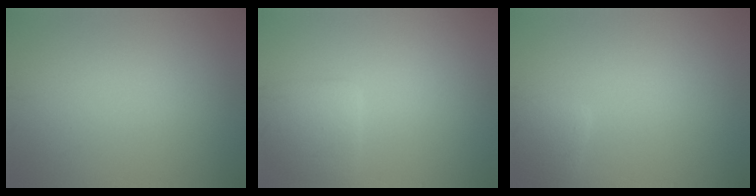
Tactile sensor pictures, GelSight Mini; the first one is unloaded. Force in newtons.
{"total": 2.7, "press": 2.7, "slide": 0.2}
{"total": 1.7, "press": 1.7, "slide": 0.1}